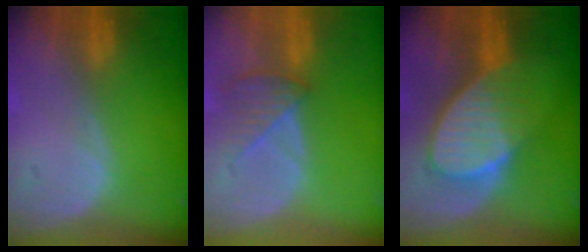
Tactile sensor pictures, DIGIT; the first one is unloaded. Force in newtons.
{"total": 3.9, "press": 3.6, "slide": 1.5}
{"total": 8.3, "press": 7.7, "slide": 3.1}